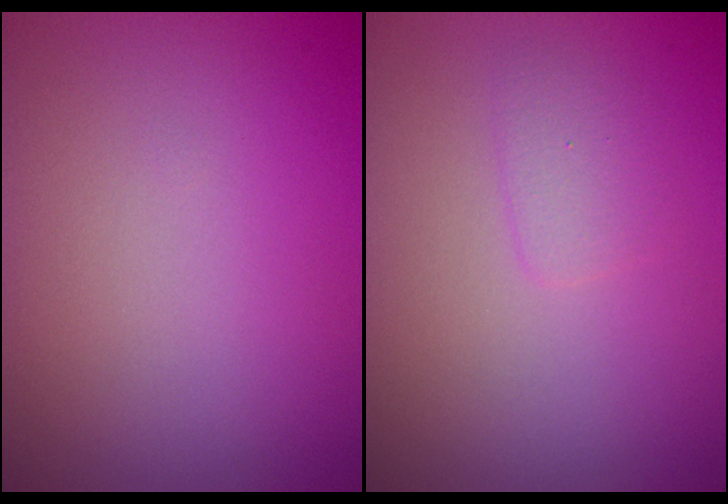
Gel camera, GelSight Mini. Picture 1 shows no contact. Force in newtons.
{"total": 1.3, "press": 1.3, "slide": 0.1}